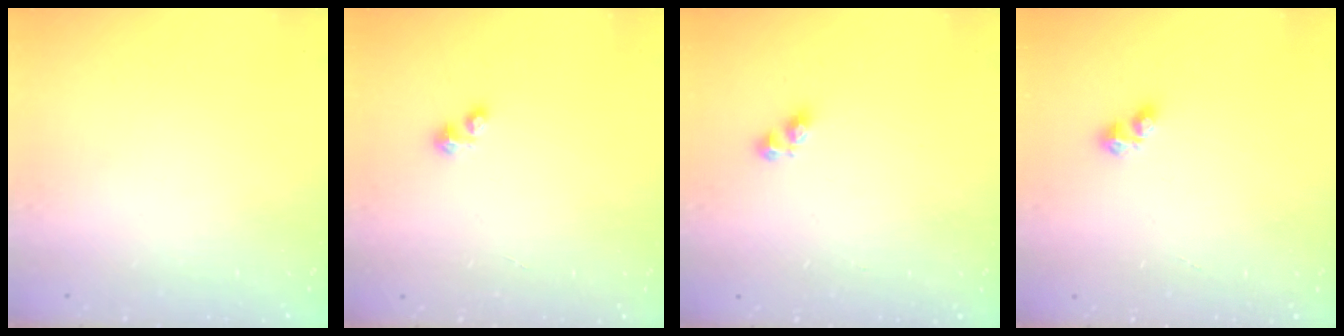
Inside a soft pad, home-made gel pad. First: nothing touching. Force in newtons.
{"total": 1.9, "press": 1.8, "slide": 0.2}
{"total": 4.1, "press": 4.0, "slide": 0.6}
{"total": 3.3, "press": 3.3, "slide": 0.4}